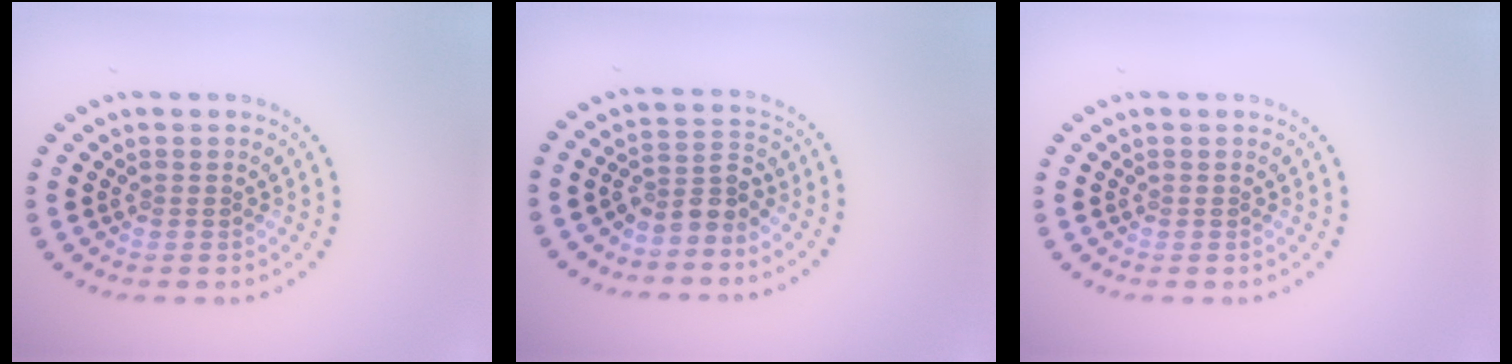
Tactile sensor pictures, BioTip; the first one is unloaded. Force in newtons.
{"total": 2.7, "press": 2.2, "slide": 1.7}
{"total": 0.0}